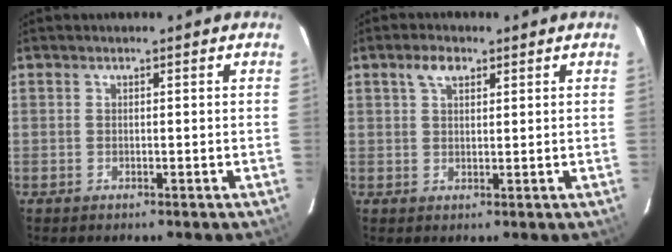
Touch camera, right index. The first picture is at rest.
{"total": 3.3, "force": [1.8, 1.8, 2.1], "torque": [-0.038, 0.010, 0.032]}